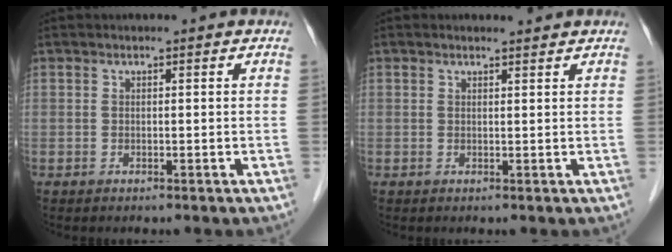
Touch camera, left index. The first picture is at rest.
{"total": 1.0, "force": [1.0, 0.1, 0.1], "torque": [-0.012, 0.000, 0.017]}